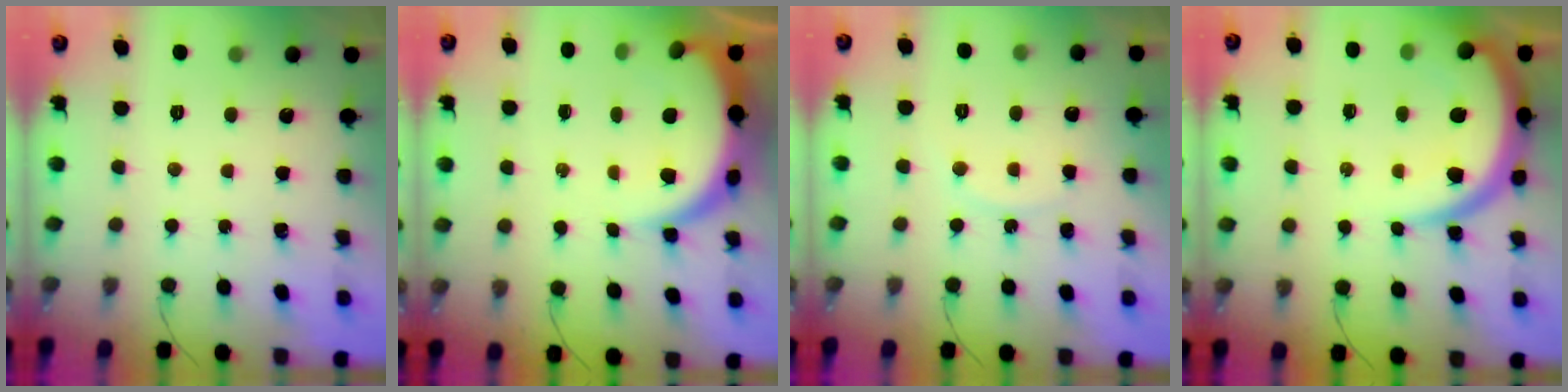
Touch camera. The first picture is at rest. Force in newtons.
{"total": 10.4, "press": 10.3, "slide": 1.0}
{"total": 3.9, "press": 3.9, "slide": 0.7}
{"total": 12.6, "press": 12.6, "slide": 1.3}